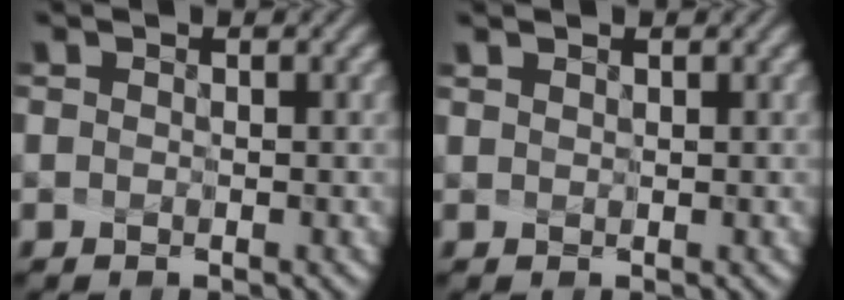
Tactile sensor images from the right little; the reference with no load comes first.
{"total": 0.8, "force": [0.6, 0.3, 0.4], "torque": [-0.007, 0.013, 0.010]}